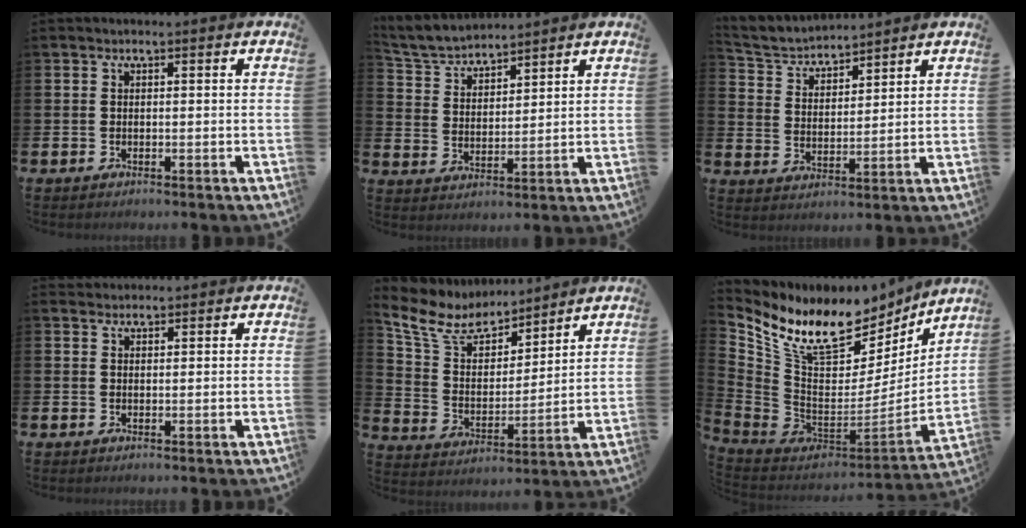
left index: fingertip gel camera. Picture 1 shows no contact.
{"total": 5.1, "force": [5.0, 0.9, 0.5], "torque": [-0.033, -0.025, 0.090]}
{"total": 4.1, "force": [4.0, 1.0, 0.1], "torque": [-0.023, -0.030, 0.068]}
{"total": 1.4, "force": [1.3, 0.5, -0.2], "torque": [0.015, -0.002, 0.023]}
{"total": 9.0, "force": [7.8, 3.8, 2.4], "torque": [-0.095, -0.047, 0.139]}
{"total": 12.2, "force": [9.7, 5.4, 5.2], "torque": [-0.140, -0.071, 0.173]}